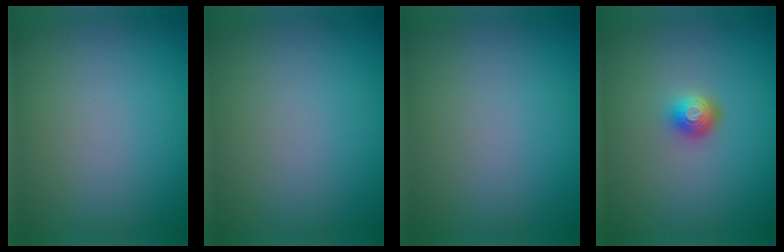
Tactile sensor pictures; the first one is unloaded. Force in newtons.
{"total": 0.0}
{"total": 0.0}
{"total": 2.0, "press": 1.5, "slide": 1.3}